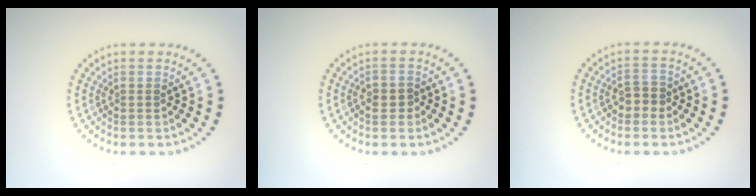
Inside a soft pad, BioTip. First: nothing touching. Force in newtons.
{"total": 1.2, "press": 1.1, "slide": 0.5}
{"total": 1.7, "press": 1.6, "slide": 0.6}